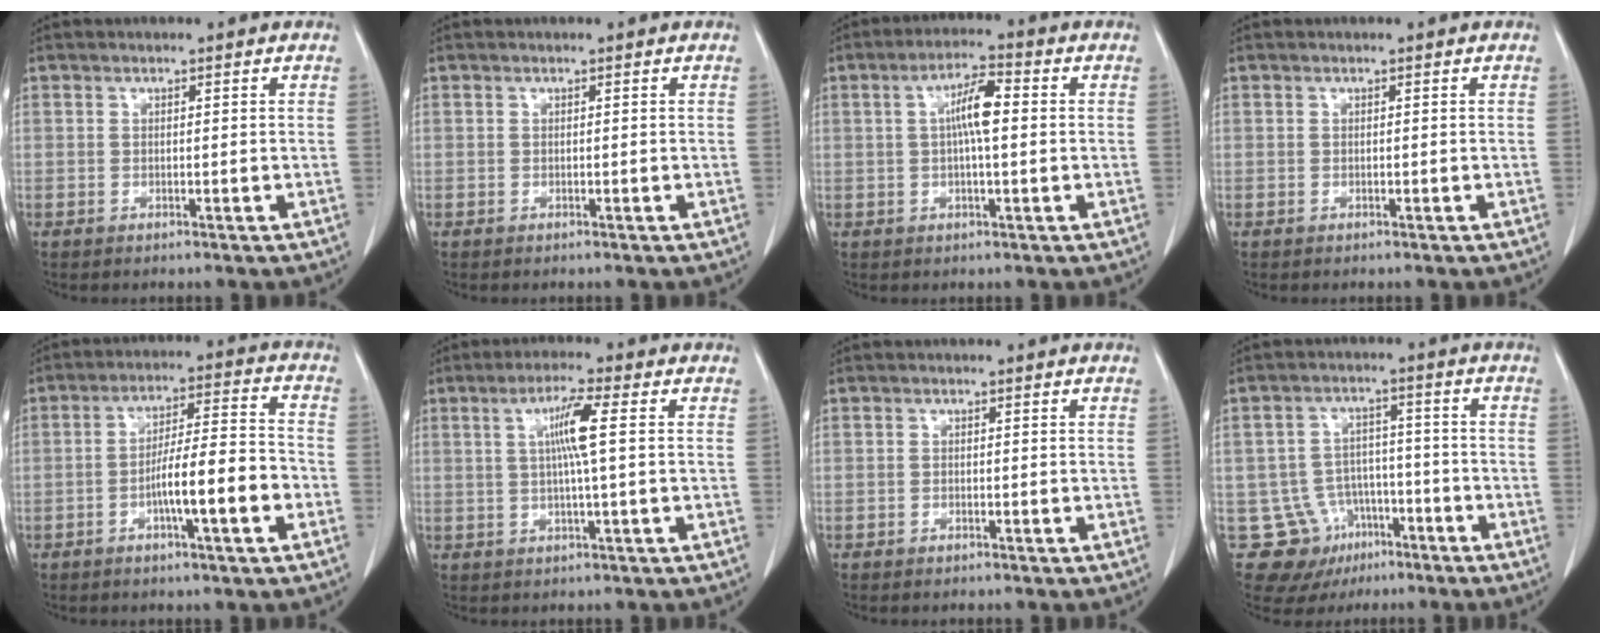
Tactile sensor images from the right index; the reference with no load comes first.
{"total": 0.0}
{"total": 6.0, "force": [0.7, 1.1, 5.9], "torque": [-0.110, 0.014, 0.009]}
{"total": 0.0}
{"total": 10.3, "force": [-3.6, 0.9, 9.6], "torque": [-0.162, 0.012, -0.059]}
{"total": 5.8, "force": [1.0, -0.4, 5.7], "torque": [-0.105, 0.003, 0.019]}
{"total": 0.5, "force": [-0.4, 0.3, 0.2], "torque": [-0.006, 0.000, -0.007]}
{"total": 10.9, "force": [-5.4, 9.3, 1.8], "torque": [-0.039, 0.034, -0.071]}